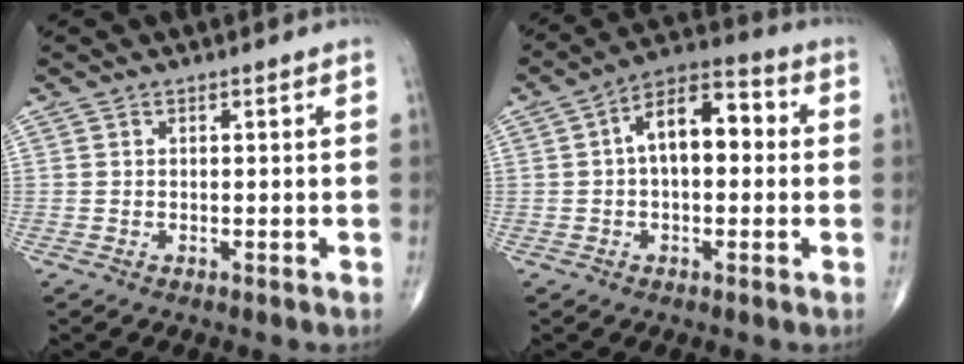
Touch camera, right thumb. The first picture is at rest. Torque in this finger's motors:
{"motor_torque": [0.65, 2.65, 0.54, -0.58, 0.15]}